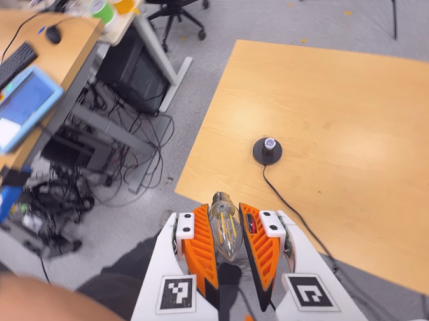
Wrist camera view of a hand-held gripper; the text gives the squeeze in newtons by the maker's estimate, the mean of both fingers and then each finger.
{"total": 14.6, "left": 15.8, "right": 13.4}